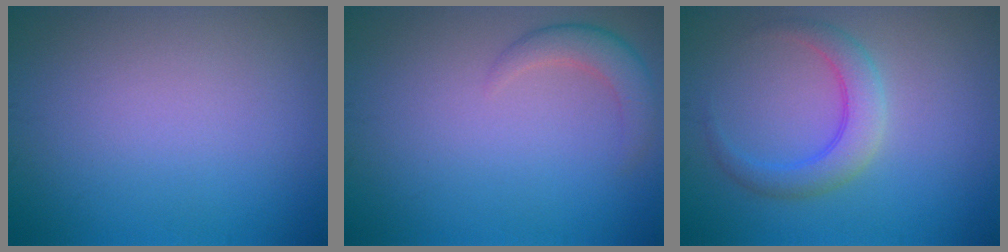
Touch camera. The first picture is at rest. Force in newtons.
{"total": 2.6, "press": 2.6, "slide": 0.3}
{"total": 3.4, "press": 3.4, "slide": 0.1}